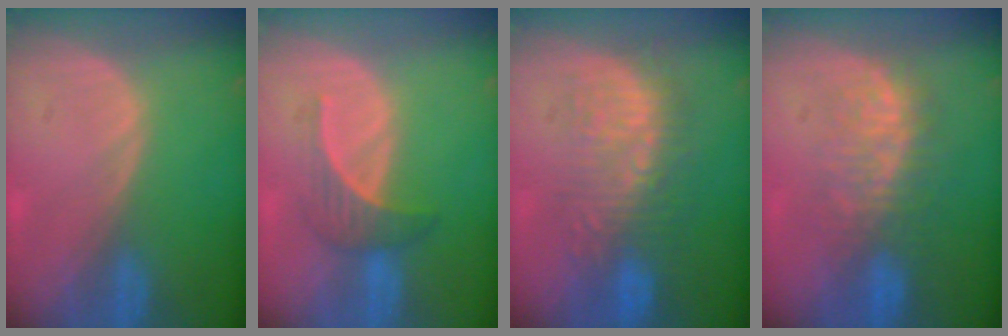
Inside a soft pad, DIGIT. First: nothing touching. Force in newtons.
{"total": 3.8, "press": 3.8, "slide": 0.8}
{"total": 9.0, "press": 8.7, "slide": 2.2}
{"total": 7.9, "press": 7.5, "slide": 2.5}